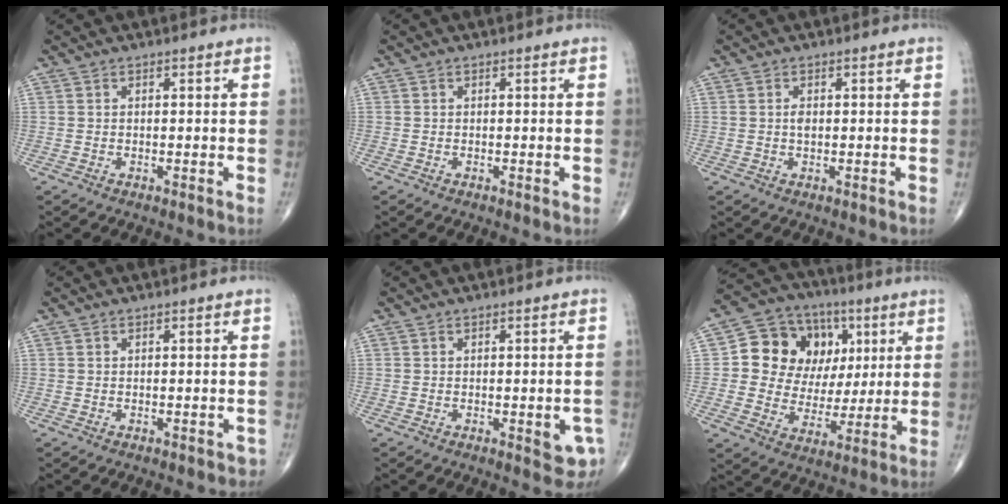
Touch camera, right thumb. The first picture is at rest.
{"total": 0.0}
{"total": 1.3, "force": [0.1, 0.7, 1.1], "torque": [-0.018, 0.000, 0.003]}
{"total": 0.7, "force": [-0.5, 0.6, 0.2], "torque": [0.006, 0.005, -0.006]}
{"total": 4.2, "force": [-1.3, 1.9, 3.5], "torque": [-0.019, 0.001, -0.011]}
{"total": 16.9, "force": [4.0, 14.0, 8.5], "torque": [-0.096, 0.015, 0.075]}